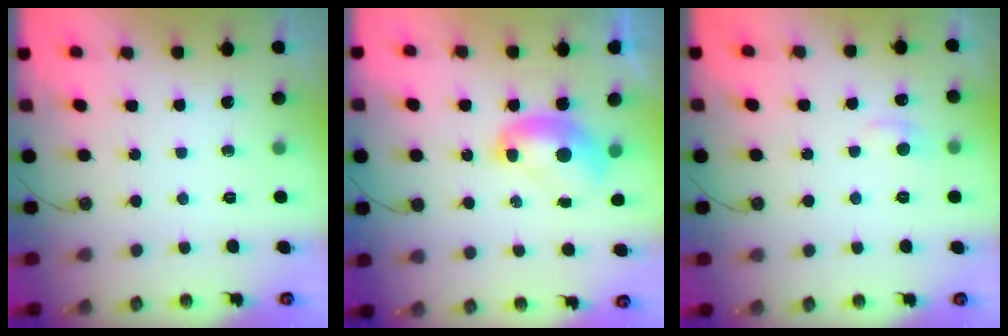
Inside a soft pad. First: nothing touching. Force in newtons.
{"total": 2.3, "press": 2.3, "slide": 0.3}
{"total": 0.9, "press": 0.1, "slide": 0.9}